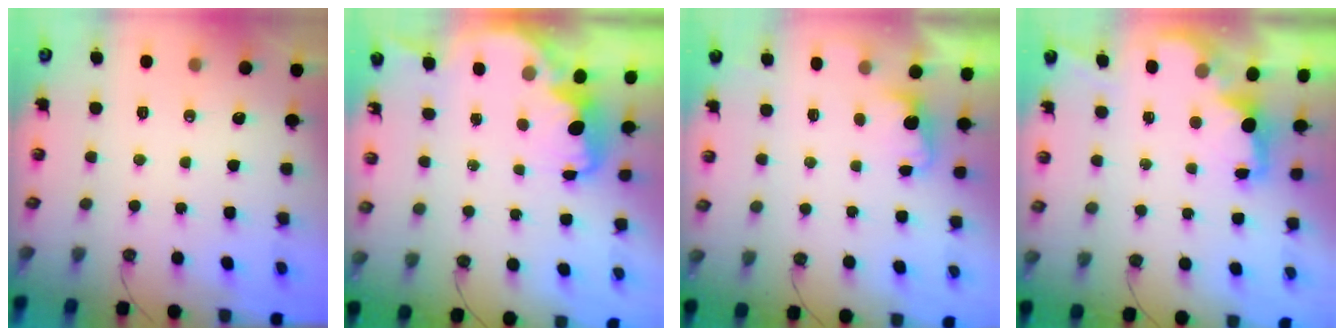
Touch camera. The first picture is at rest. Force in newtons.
{"total": 2.7, "press": 2.7, "slide": 0.4}
{"total": 1.9, "press": 1.6, "slide": 0.9}
{"total": 2.0, "press": 1.9, "slide": 0.8}